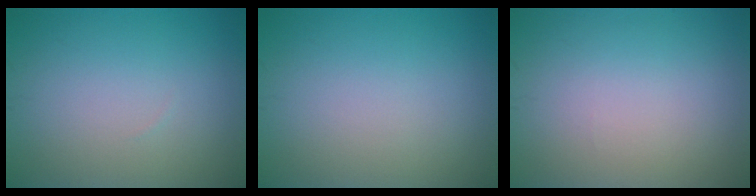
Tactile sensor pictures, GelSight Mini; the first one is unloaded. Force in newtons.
{"total": 0.0}
{"total": 0.0}